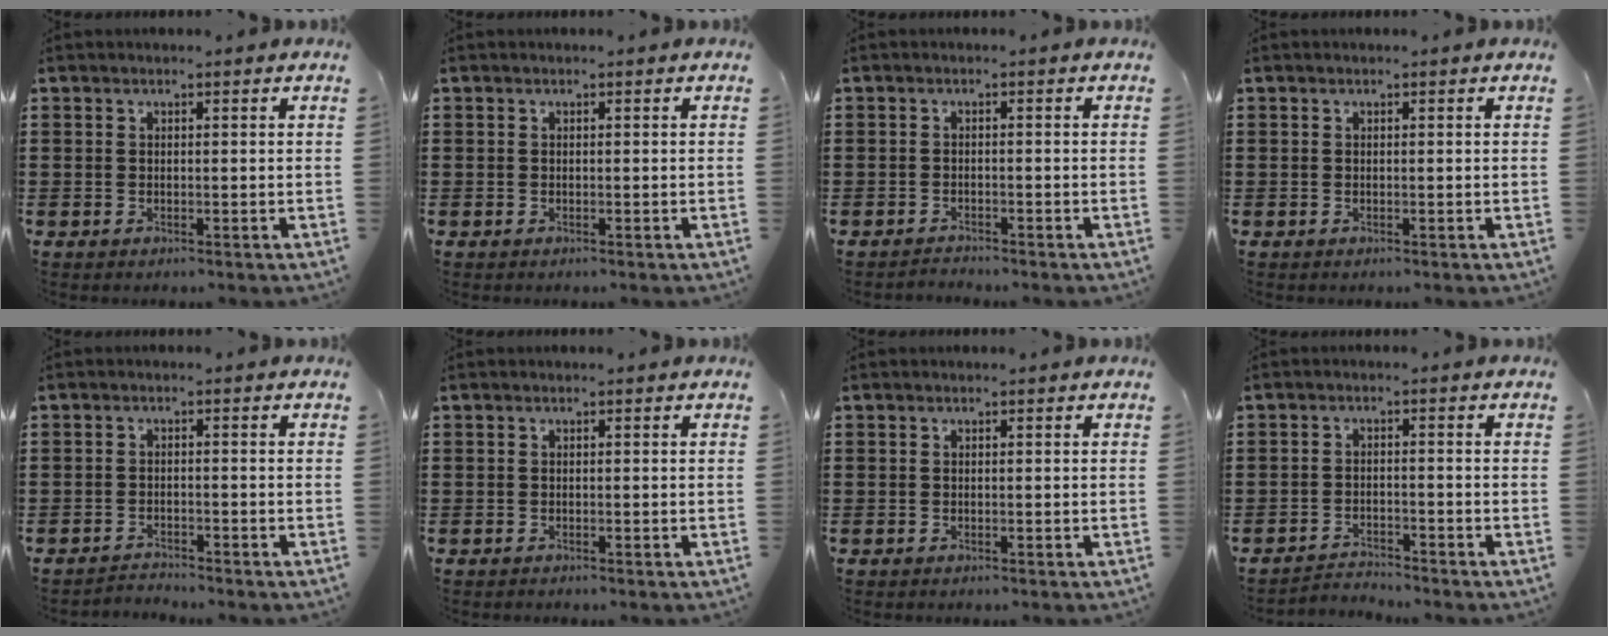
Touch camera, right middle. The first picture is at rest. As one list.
[{"total": 0.0}, {"total": 1.1, "force": [-1.1, 0.0, 0.0], "torque": [-0.004, 0.003, -0.024]}, {"total": 0.0}, {"total": 1.8, "force": [-1.8, 0.1, -0.1], "torque": [-0.005, 0.001, -0.038]}, {"total": 0.0}, {"total": 0.0}, {"total": 2.4, "force": [-2.4, 0.1, 0.0], "torque": [-0.007, -0.001, -0.051]}]